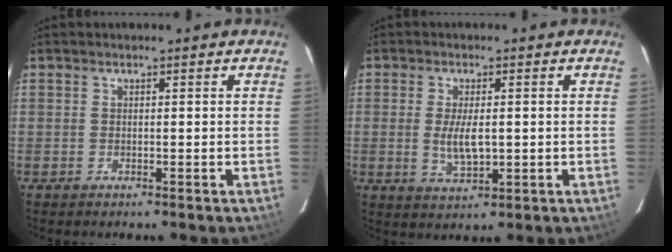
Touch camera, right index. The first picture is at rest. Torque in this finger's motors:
{"motor_torque": [0.28, 0.03, 0.19, 0.05]}